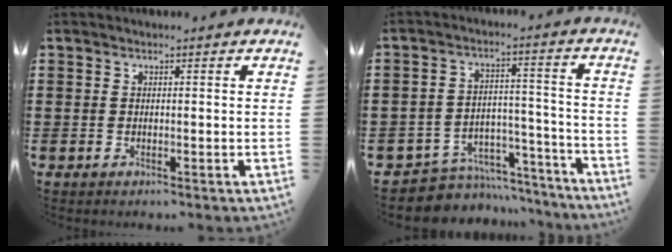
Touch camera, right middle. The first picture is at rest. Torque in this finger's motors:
{"motor_torque": [-0.20, -0.01, 0.01, -0.02]}